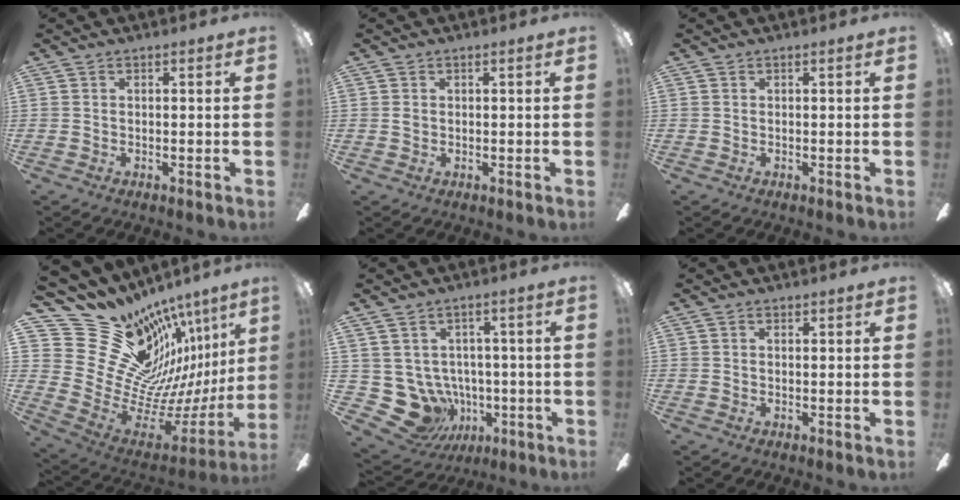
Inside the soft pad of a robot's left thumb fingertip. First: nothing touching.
{"total": 0.6, "force": [0.0, 0.4, 0.3], "torque": [-0.007, 0.001, -0.001]}
{"total": 0.0}
{"total": 23.2, "force": [13.5, 15.6, 10.7], "torque": [-0.183, -0.140, 0.300]}
{"total": 10.6, "force": [-1.8, 9.7, 3.8], "torque": [-0.127, -0.005, -0.021]}
{"total": 0.0}